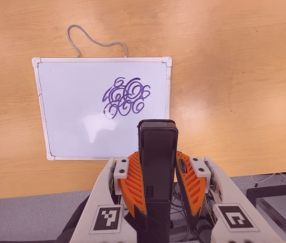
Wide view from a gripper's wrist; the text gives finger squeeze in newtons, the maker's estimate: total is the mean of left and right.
{"total": 6.3, "left": 4.2, "right": 8.4}